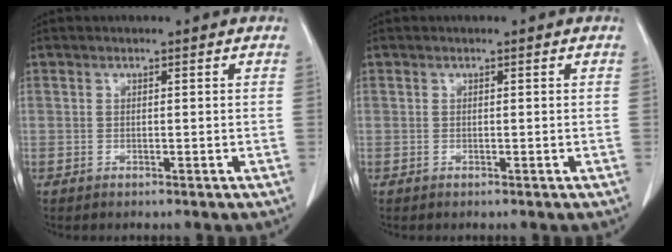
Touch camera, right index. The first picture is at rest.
{"total": 0.0}